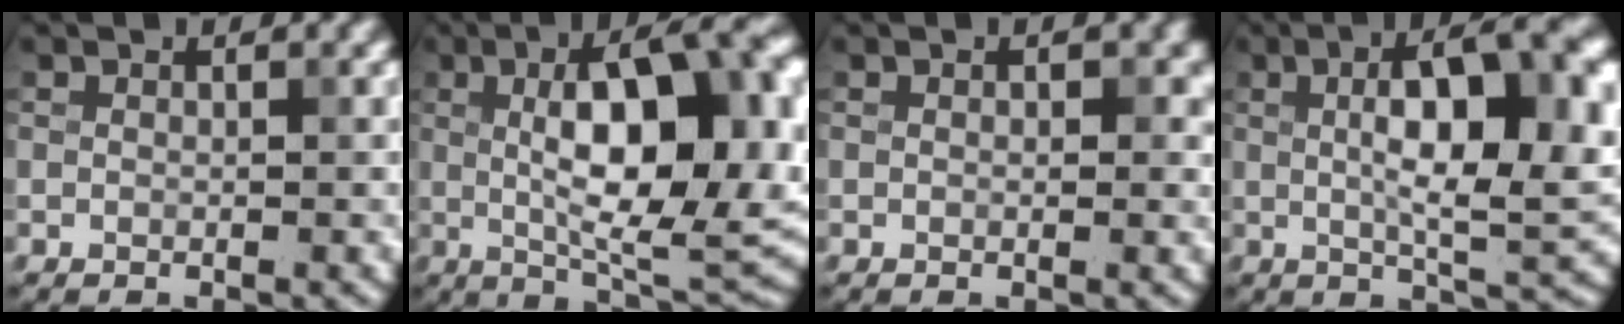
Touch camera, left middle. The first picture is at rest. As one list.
[{"total": 13.0, "force": [1.6, 4.9, 11.9], "torque": [-0.163, 0.009, 0.028]}, {"total": 1.8, "force": [0.3, 1.2, 1.3], "torque": [-0.014, 0.000, 0.005]}, {"total": 10.8, "force": [1.9, 3.2, 10.2], "torque": [-0.151, 0.009, 0.033]}]